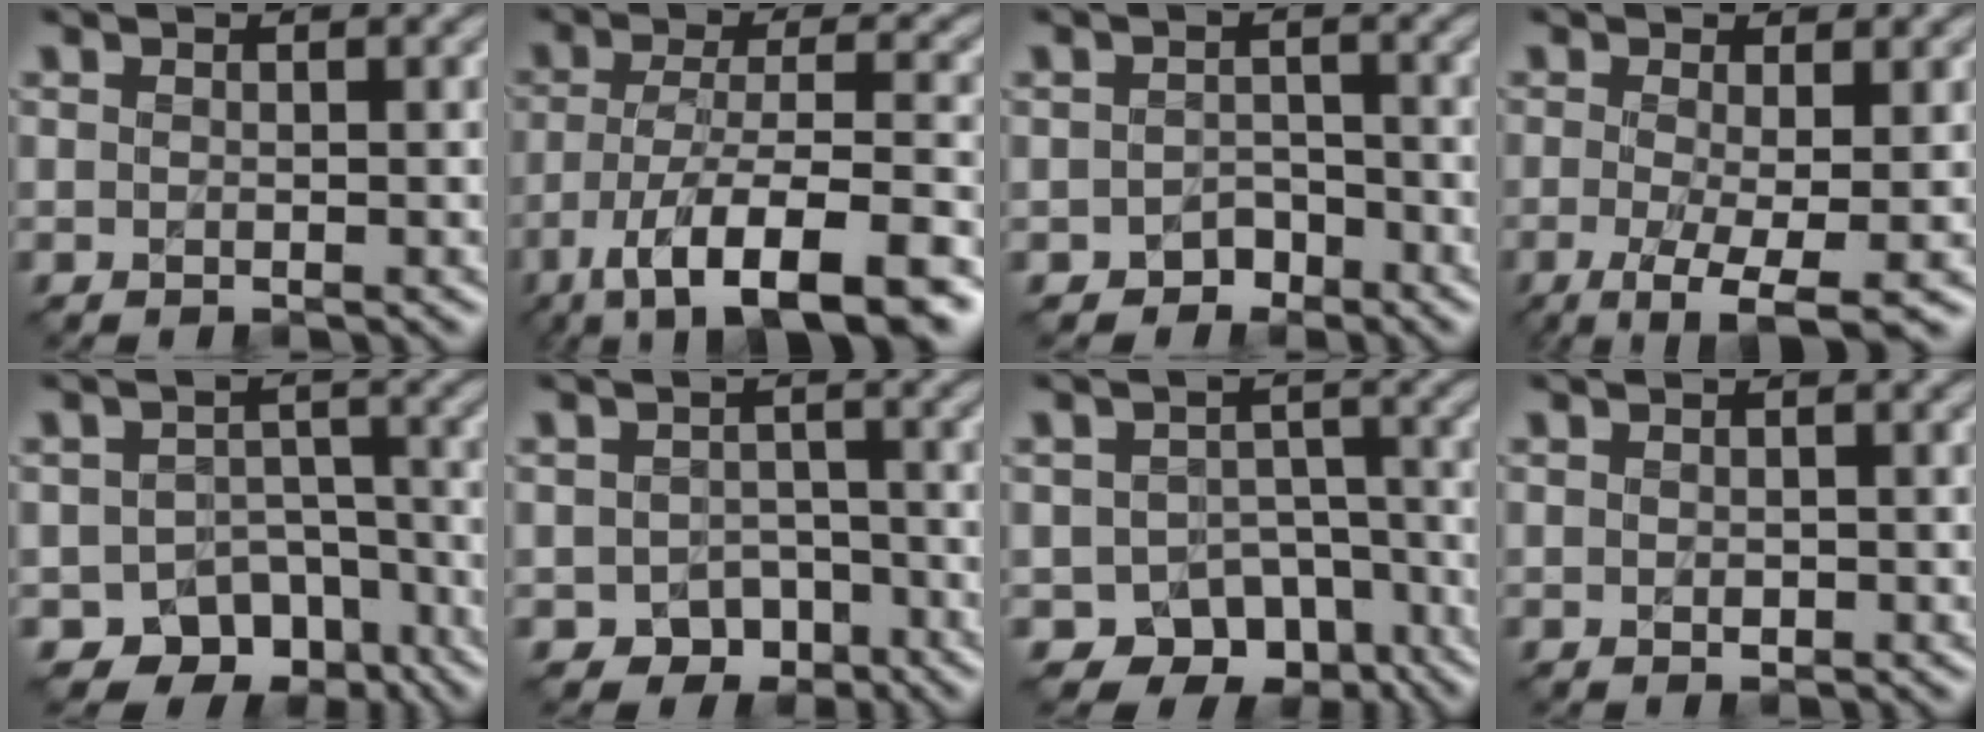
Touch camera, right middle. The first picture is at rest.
{"total": 10.6, "force": [-5.6, 3.1, 8.4], "torque": [-0.139, -0.002, -0.090]}
{"total": 1.8, "force": [-1.1, 1.4, 0.4], "torque": [-0.001, 0.008, -0.022]}
{"total": 4.7, "force": [-1.1, 1.0, 4.5], "torque": [-0.081, -0.008, -0.023]}
{"total": 8.3, "force": [-5.8, 5.5, 2.3], "torque": [-0.008, -0.006, -0.067]}
{"total": 3.1, "force": [-1.6, 2.5, 1.1], "torque": [-0.012, -0.003, -0.022]}
{"total": 8.5, "force": [-5.5, 5.7, 2.8], "torque": [-0.025, -0.014, -0.064]}
{"total": 0.7, "force": [0.4, 0.4, 0.3], "torque": [-0.005, 0.000, 0.006]}